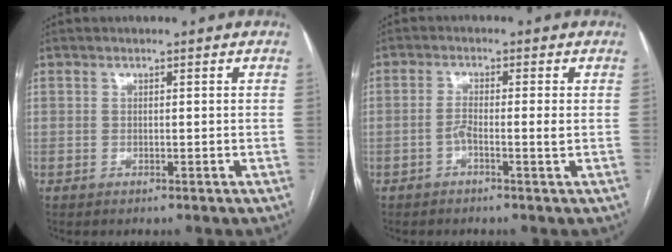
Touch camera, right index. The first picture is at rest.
{"total": 2.5, "force": [-0.8, -0.1, 2.4], "torque": [-0.046, 0.003, -0.016]}